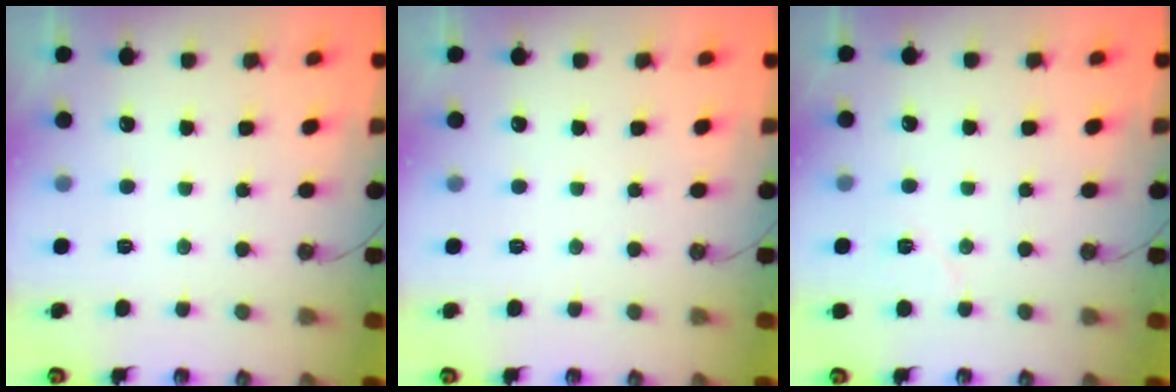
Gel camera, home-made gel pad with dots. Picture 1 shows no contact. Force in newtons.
{"total": 0.0}
{"total": 5.4, "press": 2.9, "slide": 4.5}